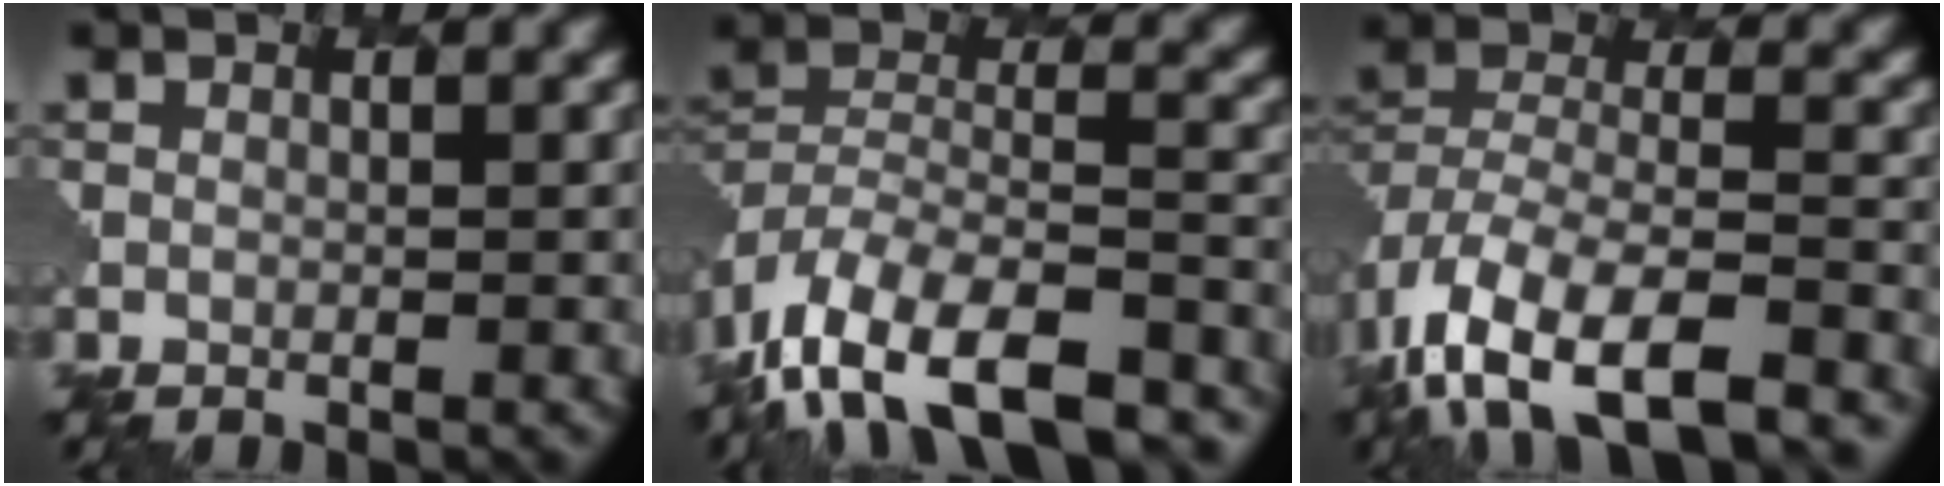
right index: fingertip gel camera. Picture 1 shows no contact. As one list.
[{"total": 18.2, "force": [-14.9, 7.4, 7.3], "torque": [-0.138, -0.017, -0.209]}, {"total": 13.3, "force": [-8.6, 6.0, 8.2], "torque": [-0.175, -0.014, -0.130]}]